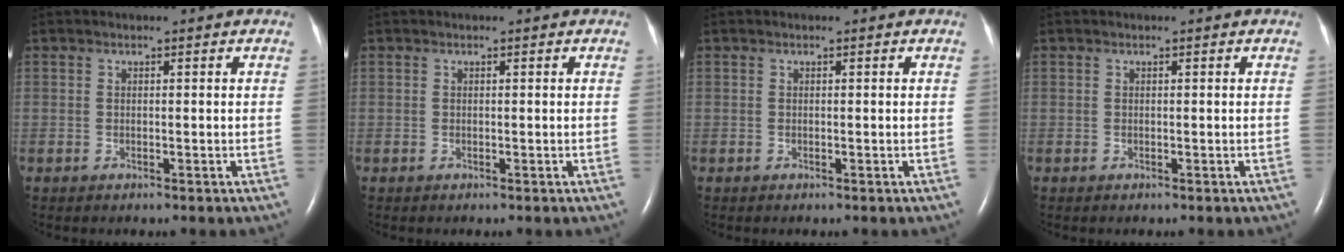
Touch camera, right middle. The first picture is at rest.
{"total": 0.0}
{"total": 0.0}
{"total": 0.0}